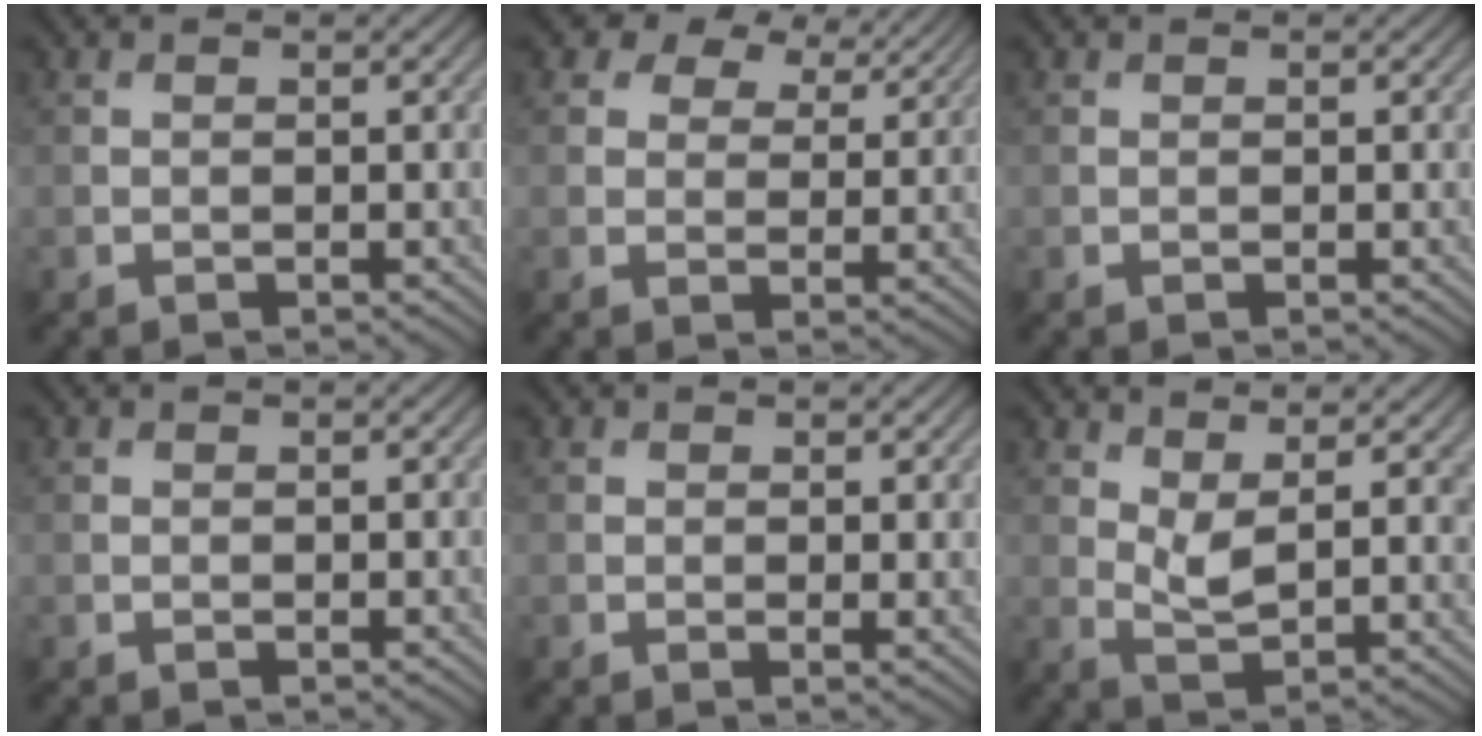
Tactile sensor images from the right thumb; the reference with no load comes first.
{"total": 8.8, "force": [6.1, 4.8, 4.0], "torque": [-0.077, 0.000, 0.090]}
{"total": 0.0}
{"total": 0.0}
{"total": 1.1, "force": [0.3, 0.3, 1.1], "torque": [-0.013, -0.006, 0.008]}
{"total": 6.9, "force": [2.9, 2.4, 5.8], "torque": [-0.108, -0.006, 0.058]}